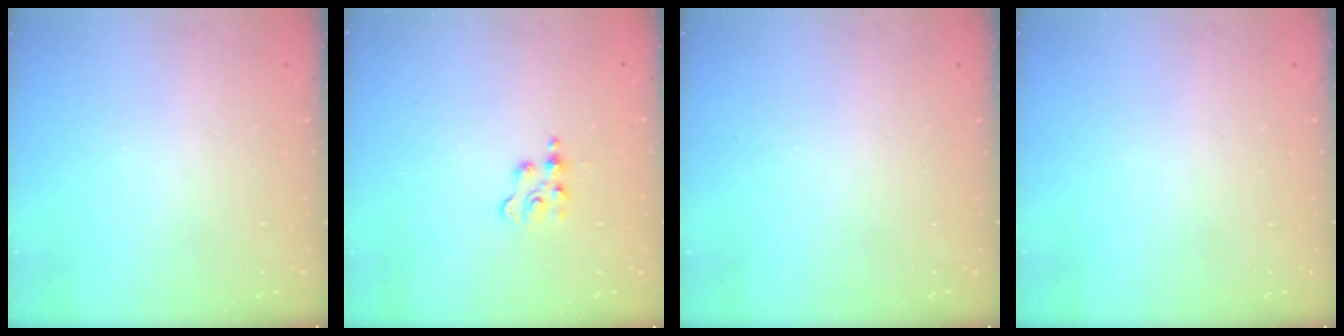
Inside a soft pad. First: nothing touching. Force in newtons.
{"total": 3.2, "press": 3.2, "slide": 0.4}
{"total": 0.0}
{"total": 0.0}